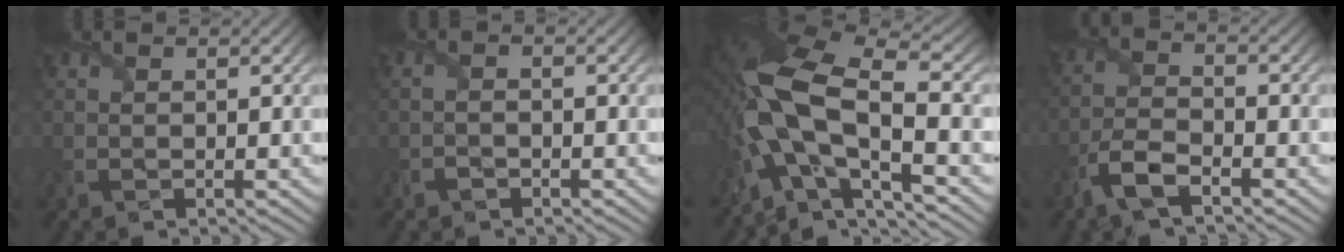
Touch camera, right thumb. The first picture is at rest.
{"total": 1.1, "force": [-0.8, 0.5, 0.6], "torque": [-0.012, 0.002, -0.019]}
{"total": 15.5, "force": [-3.0, 6.7, 13.7], "torque": [-0.284, -0.008, -0.059]}
{"total": 5.4, "force": [-3.5, 1.7, 3.8], "torque": [-0.090, -0.005, -0.083]}